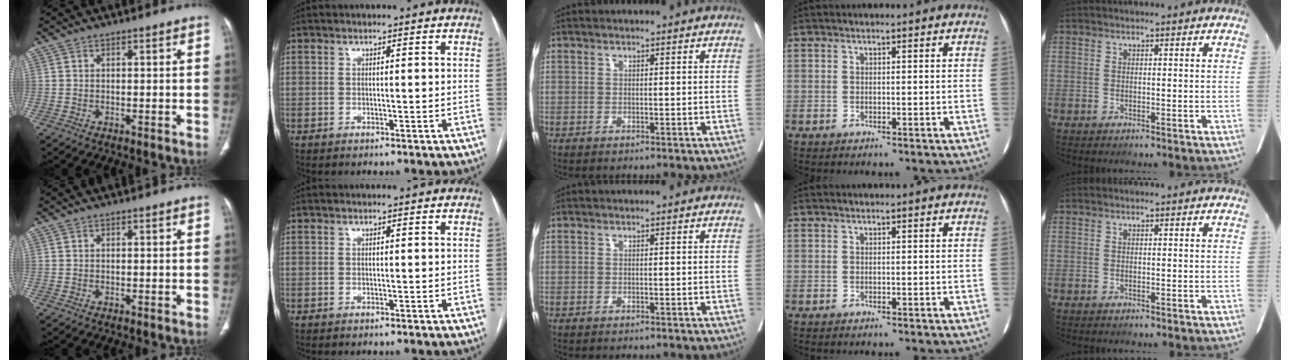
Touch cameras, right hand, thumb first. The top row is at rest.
{}